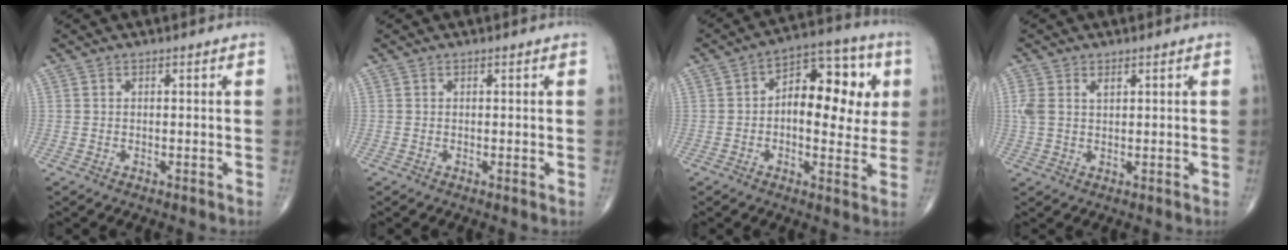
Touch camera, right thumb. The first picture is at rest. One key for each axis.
{"total": 0.0}
{"total": 14.9, "fx": 1.8, "fy": 8.3, "fz": 12.3, "tx": -0.133, "ty": 0.025, "tz": 0.019}
{"total": 4.1, "fx": 1.4, "fy": 2.3, "fz": 3.0, "tx": -0.075, "ty": 0.012, "tz": 0.034}